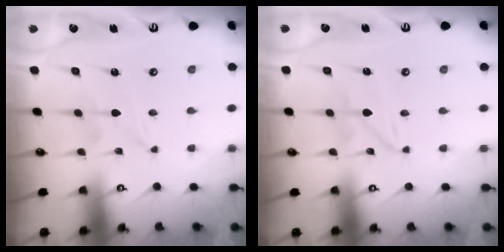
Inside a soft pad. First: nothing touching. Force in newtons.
{"total": 1.6, "press": 1.6, "slide": 0.1}